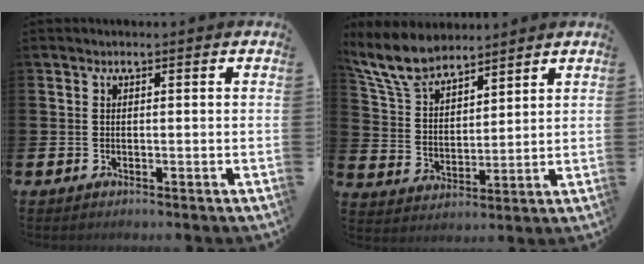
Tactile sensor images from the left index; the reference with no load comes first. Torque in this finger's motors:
{"motor_torque": [0.06, -0.21, 0.68, 0.21]}